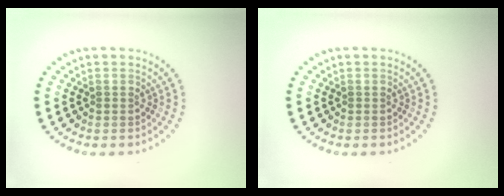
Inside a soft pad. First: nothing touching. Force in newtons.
{"total": 0.0}